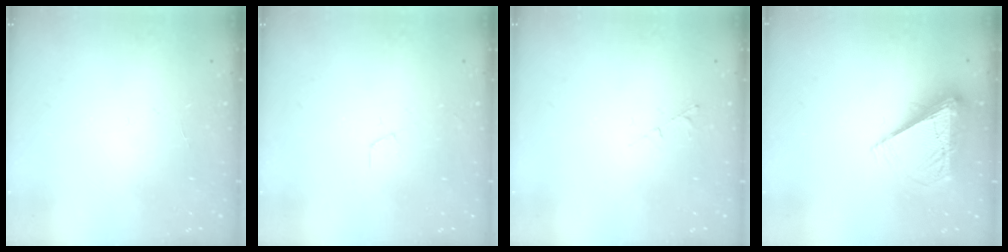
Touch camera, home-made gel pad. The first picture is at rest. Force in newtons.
{"total": 3.5, "press": 3.4, "slide": 0.4}
{"total": 2.9, "press": 2.9, "slide": 0.4}
{"total": 8.6, "press": 8.5, "slide": 1.3}